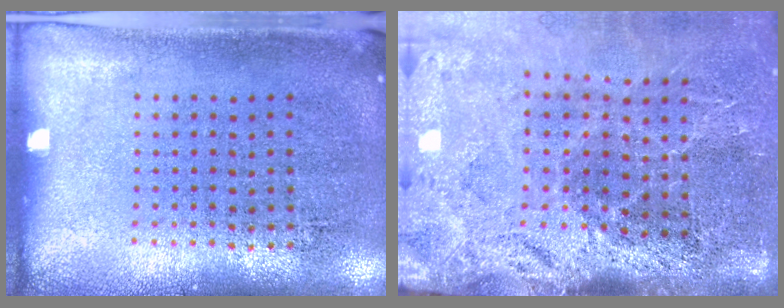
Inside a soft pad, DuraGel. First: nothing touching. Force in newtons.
{"total": 4.0, "press": 3.3, "slide": 2.2}